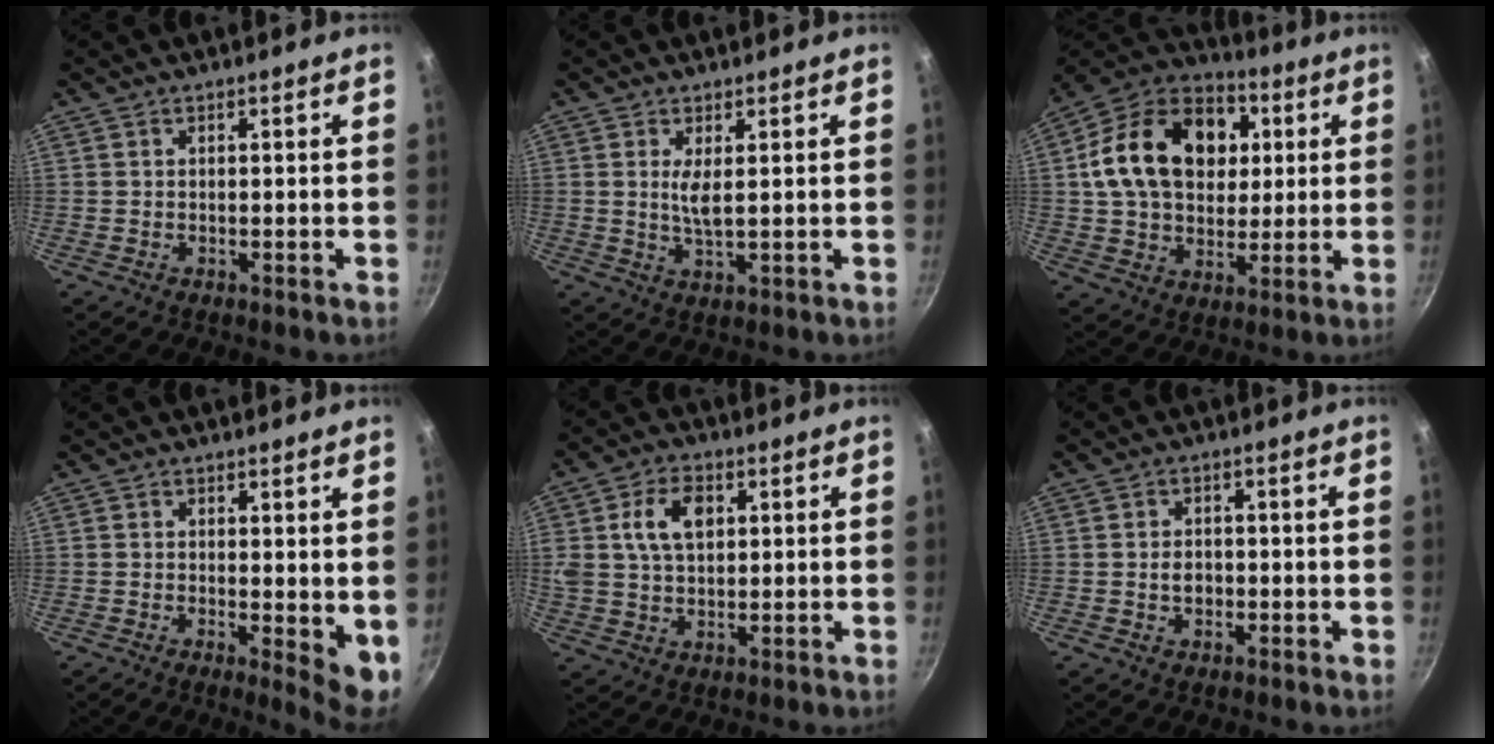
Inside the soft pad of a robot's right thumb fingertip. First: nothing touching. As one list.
[{"total": 3.4, "force": [1.0, 0.8, 3.1], "torque": [-0.064, -0.013, 0.021]}, {"total": 22.1, "force": [4.5, 16.2, 14.4], "torque": [-0.212, 0.017, 0.065]}, {"total": 5.5, "force": [0.8, 2.0, 5.0], "torque": [-0.069, -0.014, 0.011]}, {"total": 9.5, "force": [2.5, 6.3, 6.6], "torque": [-0.106, 0.004, 0.040]}, {"total": 2.6, "force": [-0.5, 2.0, 1.5], "torque": [-0.015, 0.006, -0.011]}]